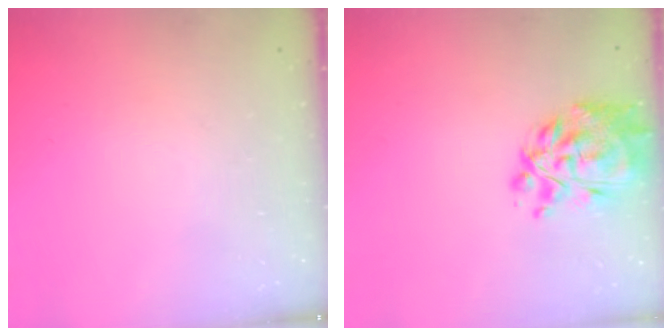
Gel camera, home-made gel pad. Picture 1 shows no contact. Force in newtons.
{"total": 11.6, "press": 10.7, "slide": 4.5}